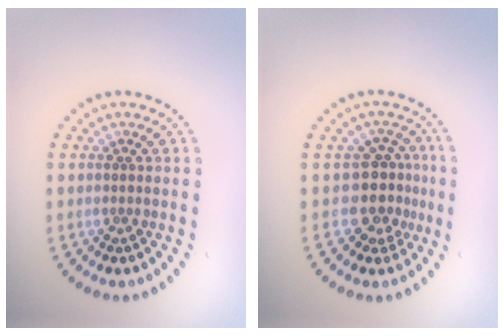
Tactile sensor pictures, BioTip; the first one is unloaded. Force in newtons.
{"total": 3.3, "press": 2.5, "slide": 2.1}